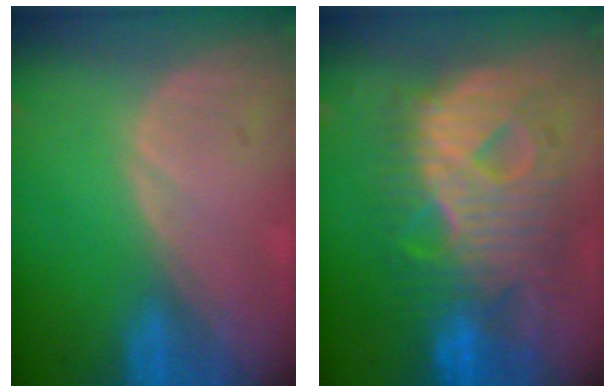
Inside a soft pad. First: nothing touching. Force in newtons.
{"total": 12.4, "press": 12.4, "slide": 1.3}